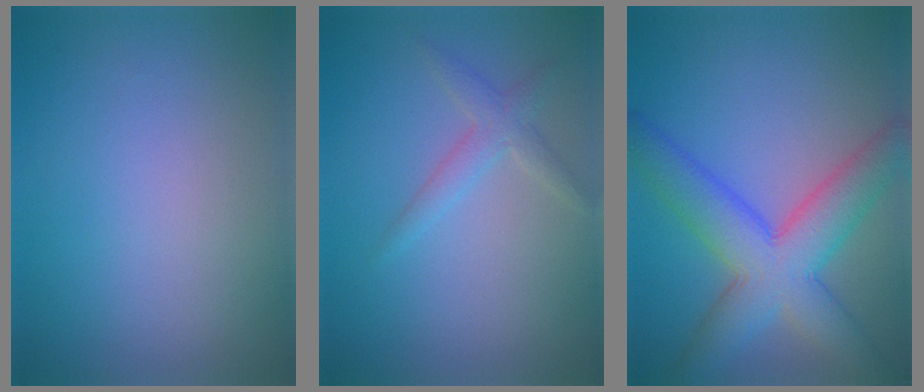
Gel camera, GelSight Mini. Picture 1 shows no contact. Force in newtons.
{"total": 1.9, "press": 1.9, "slide": 0.1}
{"total": 7.9, "press": 7.9, "slide": 0.4}